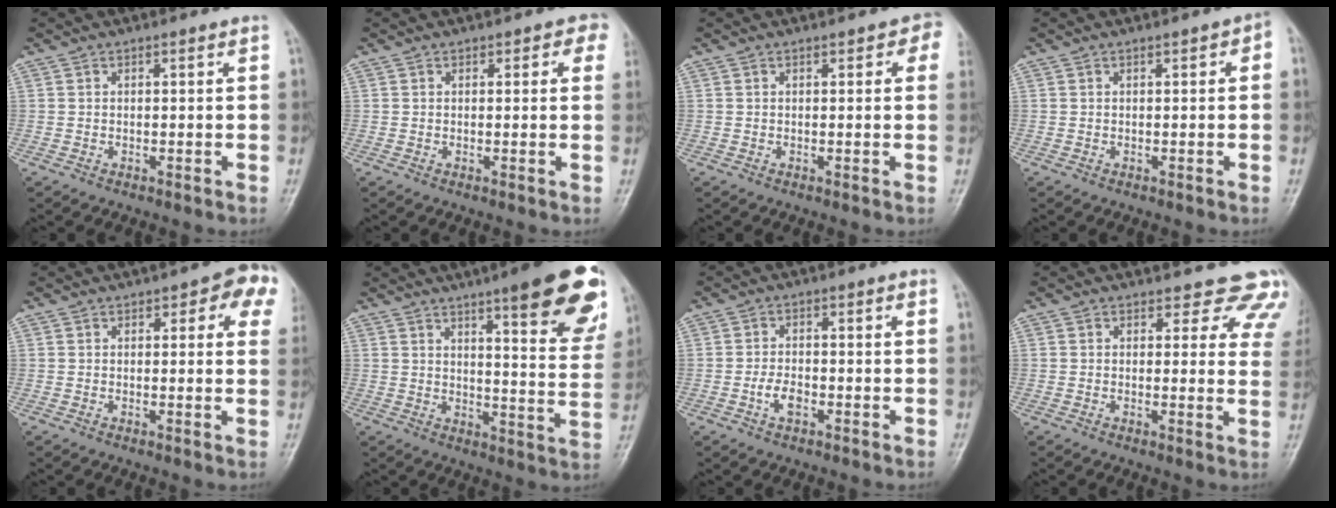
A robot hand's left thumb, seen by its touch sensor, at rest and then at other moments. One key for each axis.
{"total": 2.6, "fx": 1.3, "fy": 1.9, "fz": 1.2, "tx": 0.028, "ty": -0.001, "tz": 0.007}
{"total": 2.6, "fx": 1.2, "fy": 1.7, "fz": 1.6, "tx": 0.017, "ty": 0.000, "tz": 0.008}
{"total": 1.3, "fx": 0.2, "fy": 0.8, "fz": 1.0, "tx": 0.003, "ty": 0.005, "tz": -0.003}
{"total": 7.3, "fx": 3.1, "fy": 3.6, "fz": 5.5, "tx": -0.015, "ty": -0.002, "tz": 0.026}
{"total": 20.2, "fx": 11.8, "fy": 4.4, "fz": 15.8, "tx": -0.169, "ty": -0.051, "tz": 0.149}
{"total": 3.4, "fx": -1.5, "fy": 1.9, "fz": 2.4, "tx": -0.039, "ty": 0.010, "tz": -0.029}
{"total": 9.4, "fx": 7.9, "fy": 4.6, "fz": 2.1, "tx": 0.040, "ty": -0.037, "tz": 0.053}